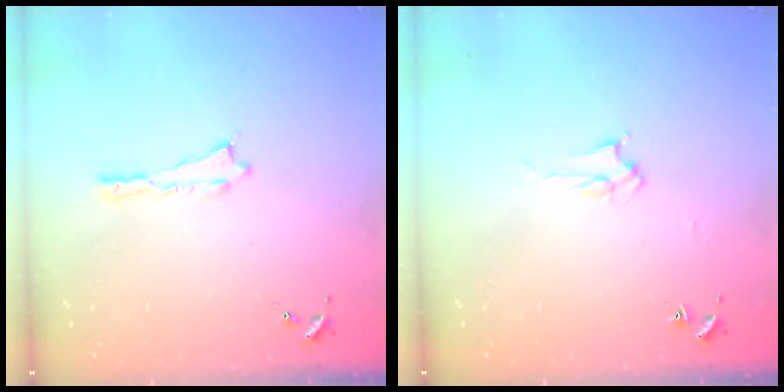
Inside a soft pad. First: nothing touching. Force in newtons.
{"total": 2.8, "press": 2.8, "slide": 0.4}